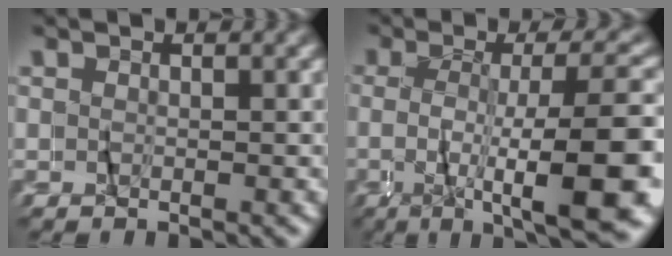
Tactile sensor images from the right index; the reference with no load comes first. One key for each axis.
{"total": 9.5, "fx": -4.0, "fy": 1.5, "fz": 8.5, "tx": -0.120, "ty": -0.004, "tz": -0.062}